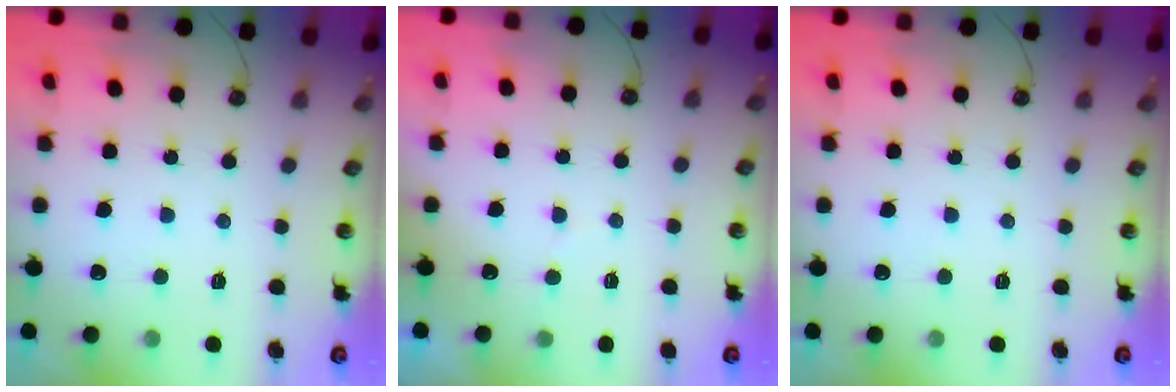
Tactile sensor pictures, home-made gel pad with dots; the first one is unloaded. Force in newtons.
{"total": 2.8, "press": 2.7, "slide": 0.3}
{"total": 0.0}